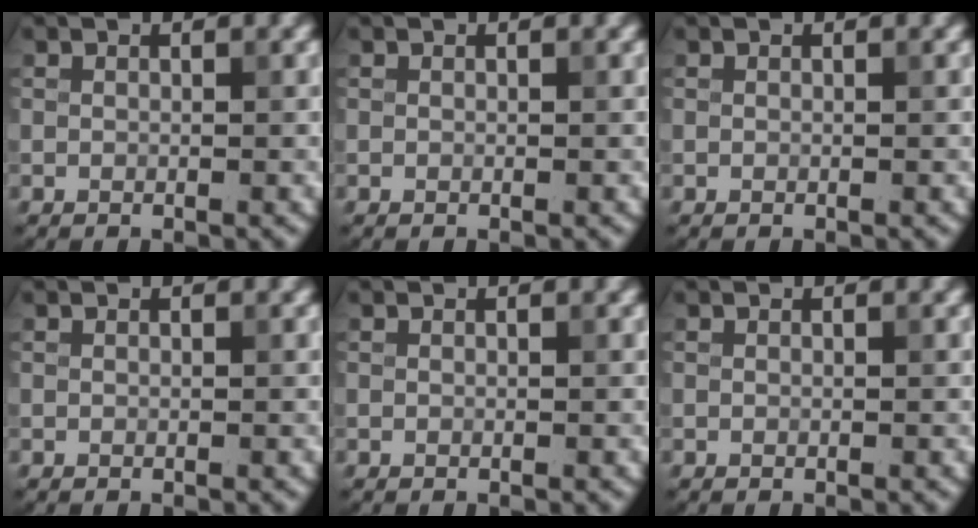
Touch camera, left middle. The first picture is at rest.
{"total": 0.0}
{"total": 0.0}
{"total": 0.0}
{"total": 0.0}
{"total": 0.0}